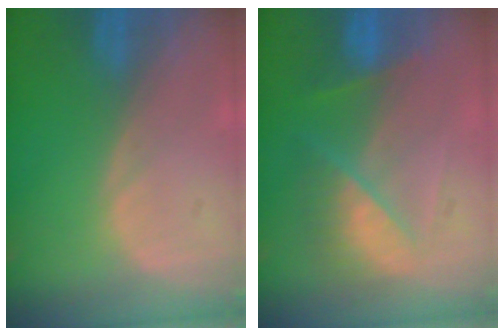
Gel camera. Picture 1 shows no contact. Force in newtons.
{"total": 7.3, "press": 6.6, "slide": 3.3}